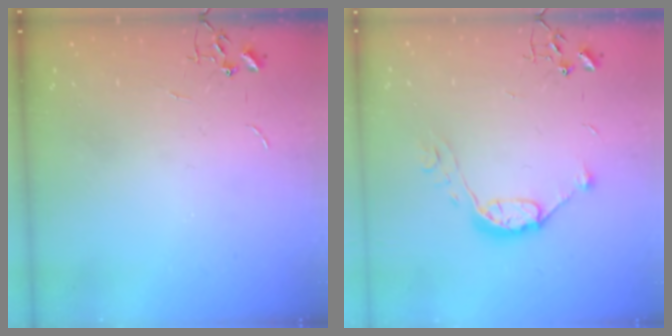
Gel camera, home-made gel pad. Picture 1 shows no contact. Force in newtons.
{"total": 9.8, "press": 9.8, "slide": 0.8}